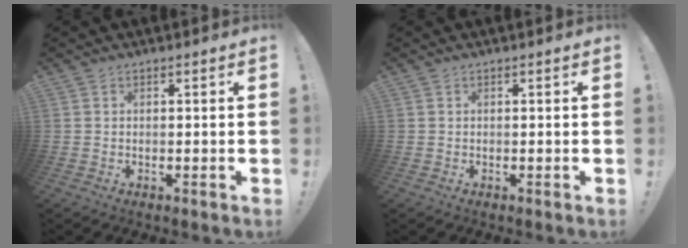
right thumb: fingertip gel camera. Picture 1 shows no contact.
{"total": 0.0}